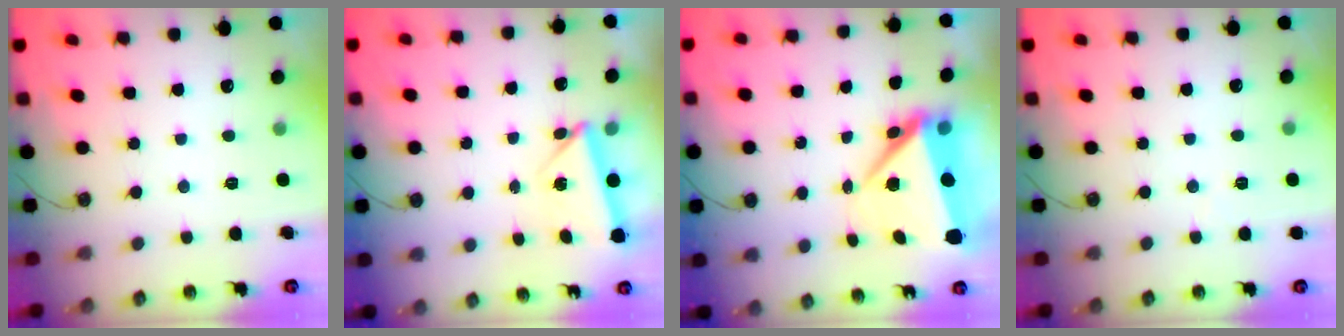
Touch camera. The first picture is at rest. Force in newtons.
{"total": 5.4, "press": 5.4, "slide": 0.7}
{"total": 9.6, "press": 8.7, "slide": 4.1}
{"total": 3.3, "press": 2.5, "slide": 2.2}